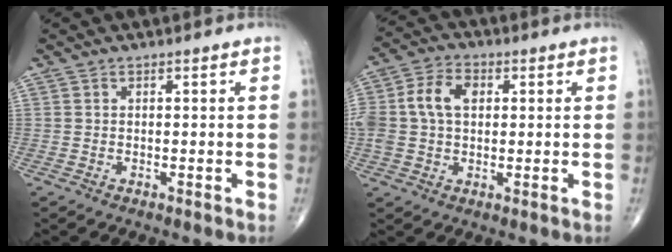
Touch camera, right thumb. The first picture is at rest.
{"total": 10.0, "force": [1.5, 6.9, 7.1], "torque": [-0.146, 0.022, 0.027]}